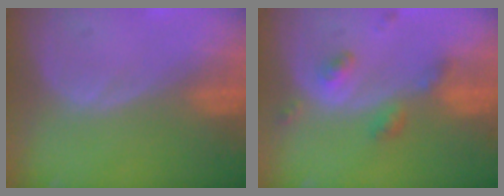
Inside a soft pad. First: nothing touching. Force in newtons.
{"total": 5.1, "press": 4.5, "slide": 2.5}